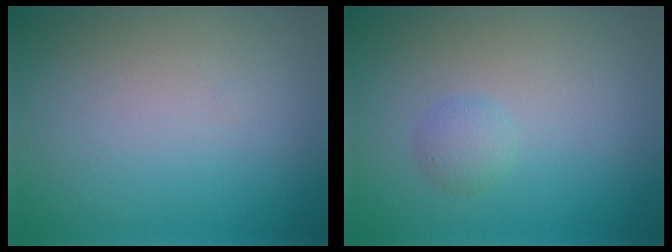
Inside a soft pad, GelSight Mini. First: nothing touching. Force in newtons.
{"total": 1.3, "press": 1.3, "slide": 0.1}